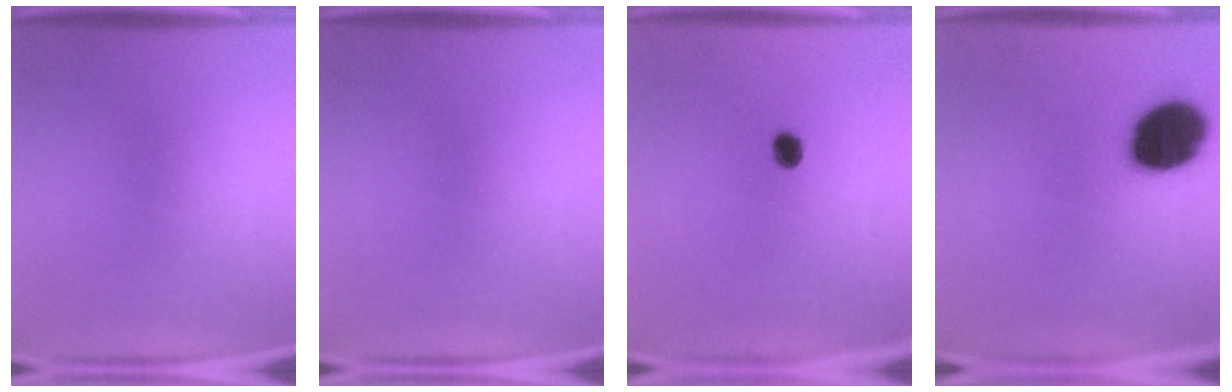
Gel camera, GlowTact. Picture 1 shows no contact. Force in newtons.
{"total": 0.0}
{"total": 2.7}
{"total": 19.6}